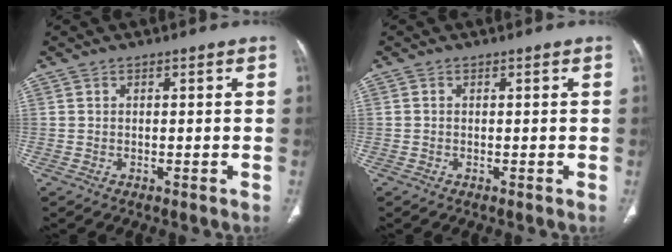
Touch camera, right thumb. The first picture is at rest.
{"total": 0.0}